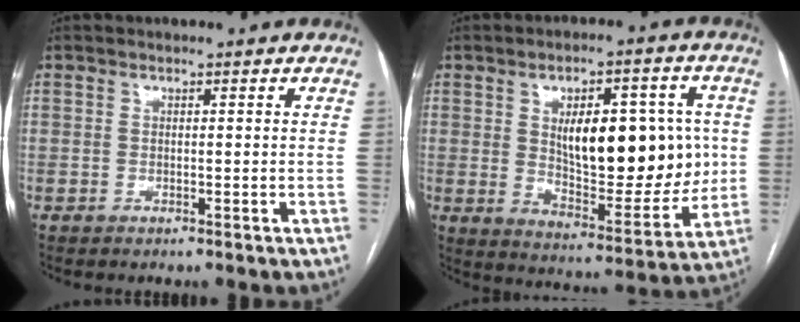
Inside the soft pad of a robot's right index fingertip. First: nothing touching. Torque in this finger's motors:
{"motor_torque": [0.85, -0.21, 0.68, 0.13]}